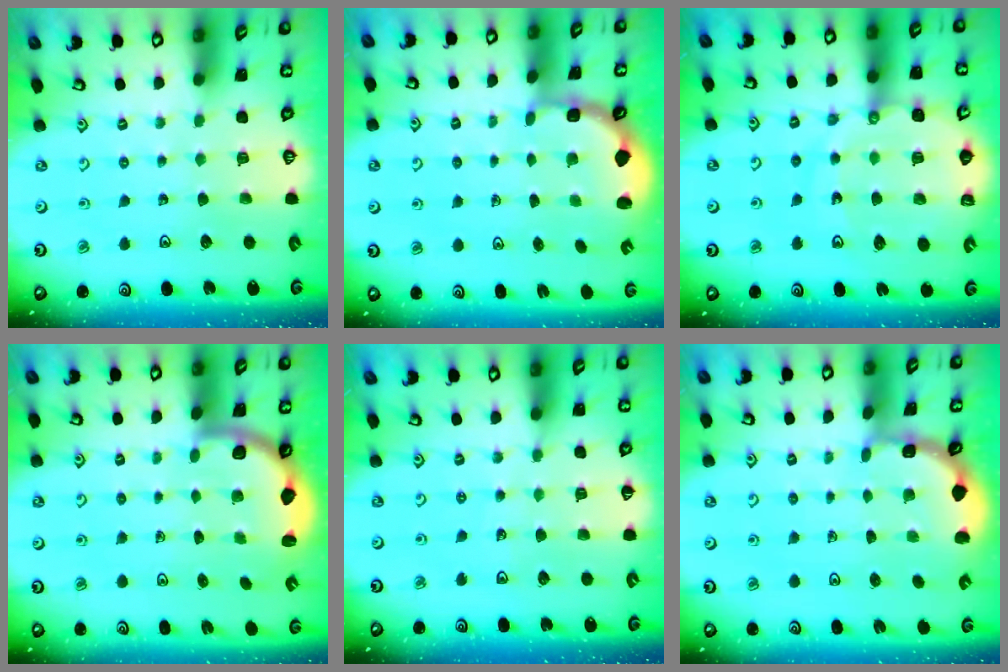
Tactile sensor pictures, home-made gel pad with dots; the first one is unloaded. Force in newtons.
{"total": 2.7, "press": 2.1, "slide": 1.7}
{"total": 13.2, "press": 13.1, "slide": 1.8}
{"total": 2.6, "press": 2.5, "slide": 0.6}
{"total": 3.9, "press": 3.5, "slide": 1.8}
{"total": 1.8, "press": 1.8, "slide": 0.3}